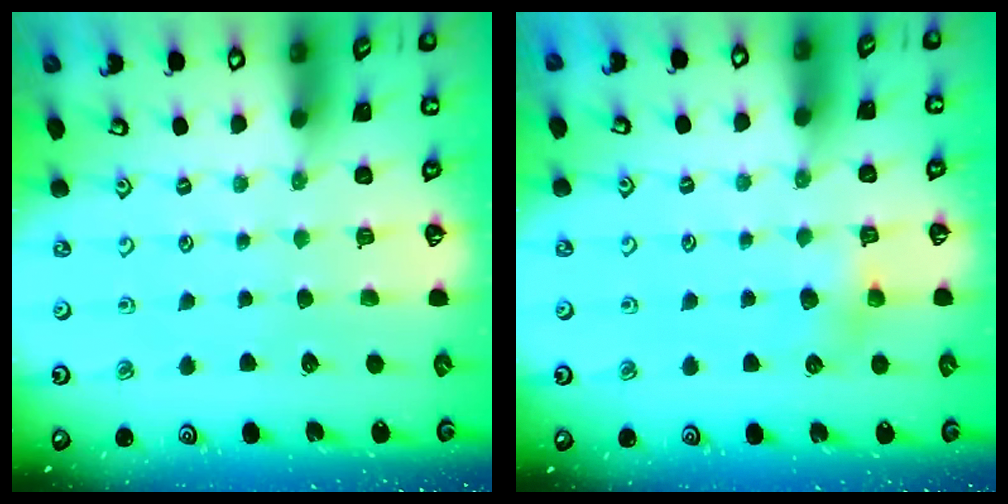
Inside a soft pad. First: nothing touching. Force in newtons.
{"total": 5.4, "press": 5.4, "slide": 0.6}